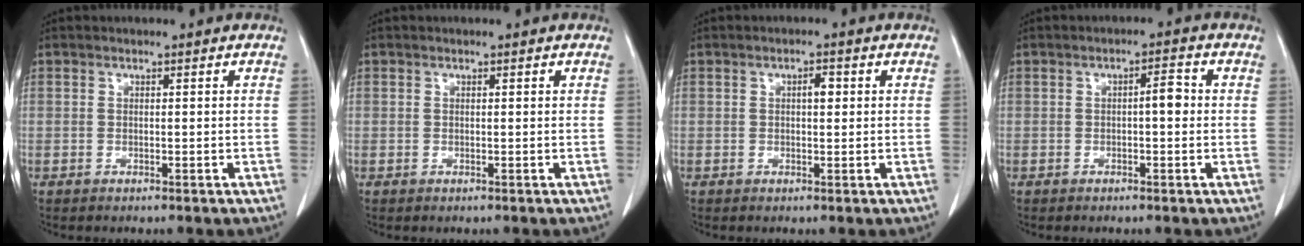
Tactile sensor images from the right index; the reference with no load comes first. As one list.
[{"total": 0.0}, {"total": 1.8, "force": [0.4, 0.7, 1.7], "torque": [-0.026, 0.003, 0.006]}, {"total": 2.7, "force": [0.0, 0.7, 2.6], "torque": [-0.036, 0.006, -0.003]}]